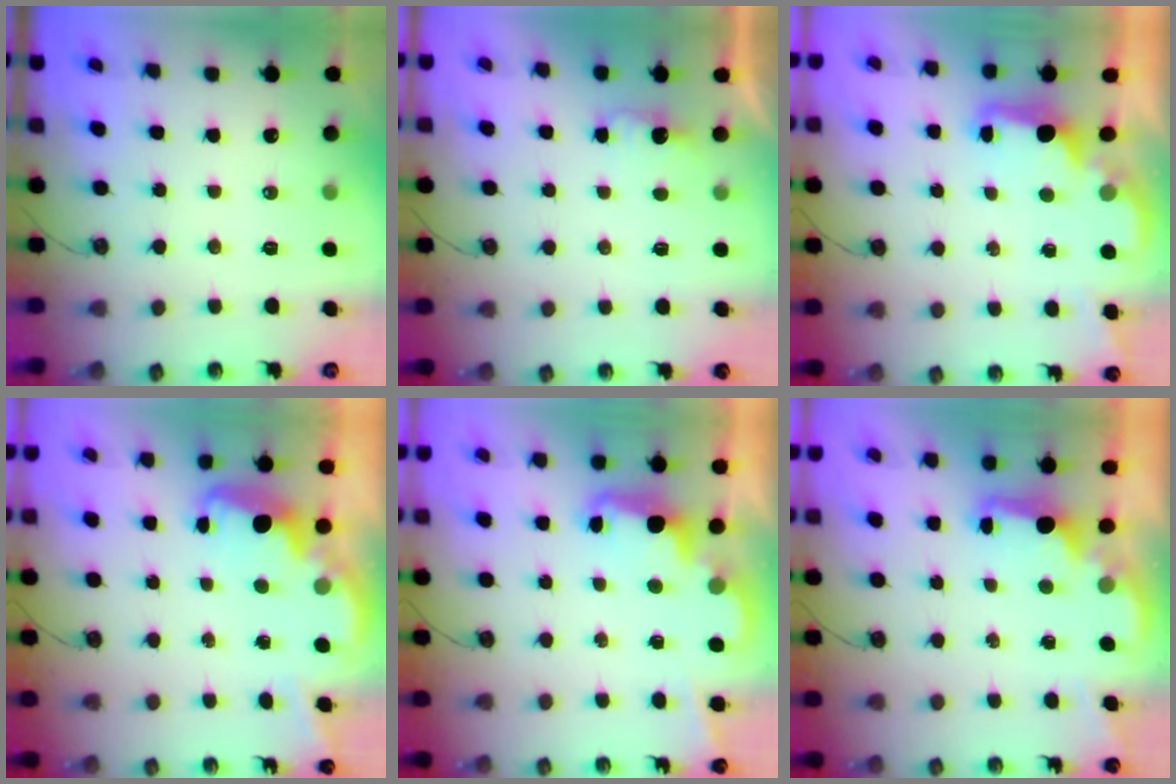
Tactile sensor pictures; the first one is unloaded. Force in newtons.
{"total": 1.8, "press": 1.6, "slide": 0.9}
{"total": 2.2, "press": 2.0, "slide": 0.8}
{"total": 3.6, "press": 3.6, "slide": 0.6}
{"total": 2.4, "press": 2.3, "slide": 0.5}
{"total": 1.8, "press": 1.6, "slide": 0.7}